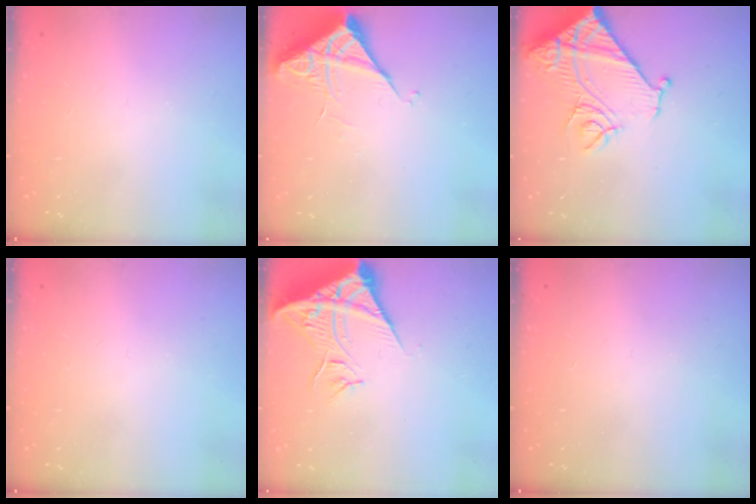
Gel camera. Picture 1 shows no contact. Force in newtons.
{"total": 5.8, "press": 5.8, "slide": 0.2}
{"total": 16.9, "press": 16.9, "slide": 1.6}
{"total": 0.0}
{"total": 13.5, "press": 13.4, "slide": 1.8}
{"total": 0.0}